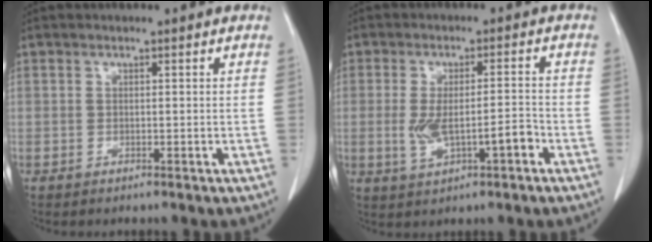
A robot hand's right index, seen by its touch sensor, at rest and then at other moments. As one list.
[{"total": 6.8, "force": [-2.0, 1.9, 6.2], "torque": [-0.122, 0.009, -0.026]}]